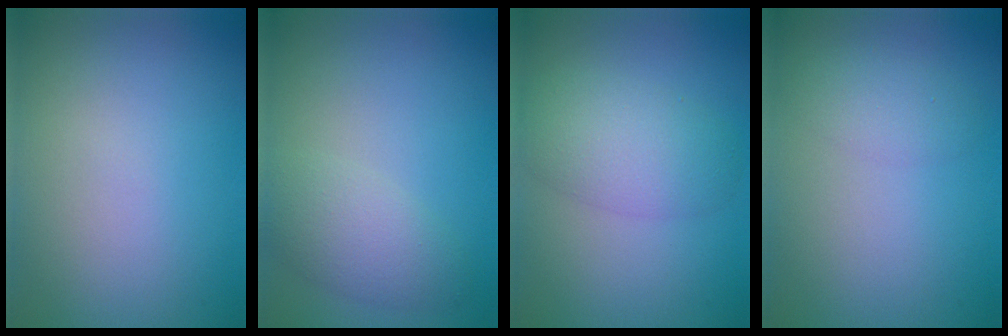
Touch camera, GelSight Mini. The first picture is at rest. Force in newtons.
{"total": 3.5, "press": 3.5, "slide": 0.2}
{"total": 4.3, "press": 4.3, "slide": 0.1}
{"total": 1.8, "press": 1.8, "slide": 0.0}